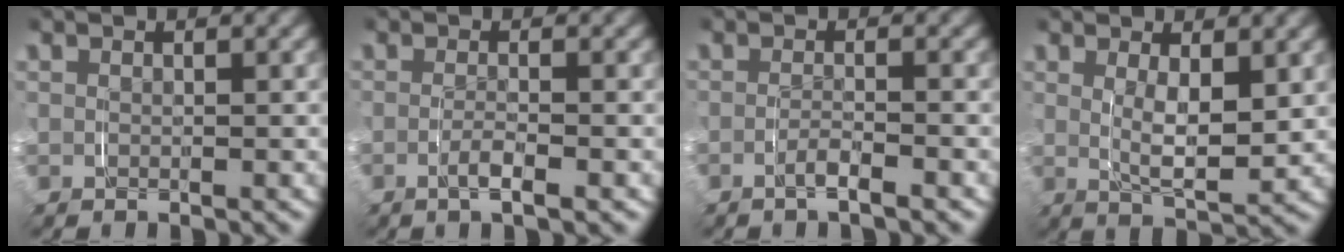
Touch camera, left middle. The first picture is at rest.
{"total": 1.7, "force": [-1.0, -0.1, 1.3], "torque": [-0.032, -0.008, -0.016]}
{"total": 1.6, "force": [-1.3, -0.1, 0.8], "torque": [-0.022, -0.004, -0.024]}
{"total": 3.9, "force": [0.7, 1.2, 3.6], "torque": [-0.064, -0.018, 0.015]}